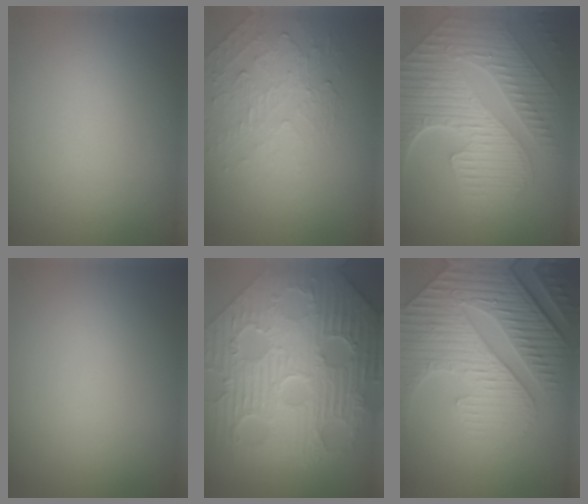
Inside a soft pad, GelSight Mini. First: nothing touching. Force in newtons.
{"total": 2.2, "press": 1.1, "slide": 1.9}
{"total": 9.2, "press": 6.2, "slide": 6.7}
{"total": 0.0}
{"total": 12.4, "press": 8.2, "slide": 9.3}
{"total": 8.2, "press": 6.3, "slide": 5.2}